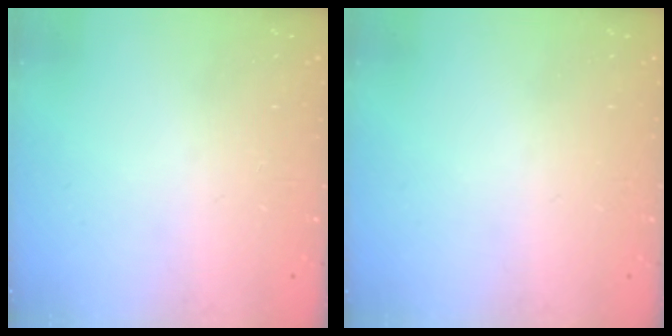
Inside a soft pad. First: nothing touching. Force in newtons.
{"total": 0.0}